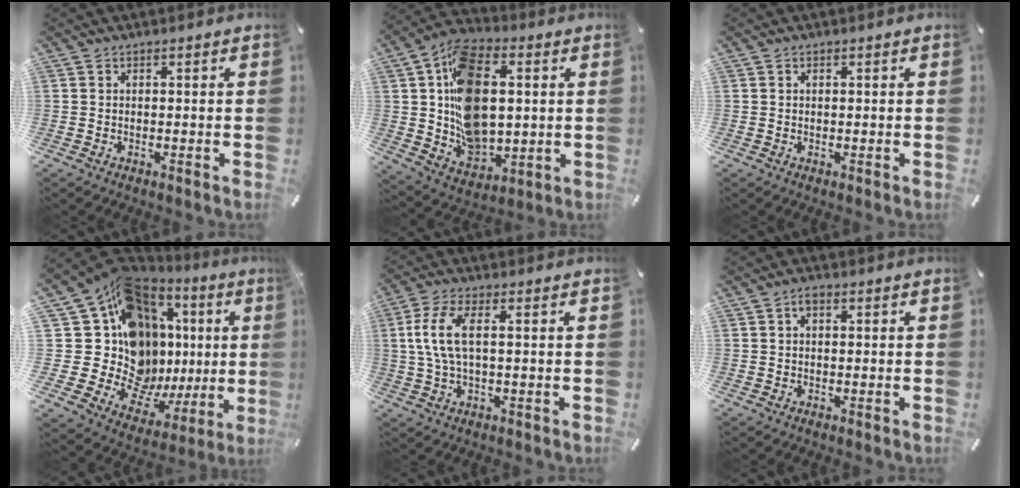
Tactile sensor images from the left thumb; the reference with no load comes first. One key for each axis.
{"total": 18.2, "fx": 3.0, "fy": 12.8, "fz": 12.6, "tx": -0.231, "ty": -0.004, "tz": 0.059}
{"total": 0.5, "fx": 0.2, "fy": 0.3, "fz": 0.3, "tx": -0.007, "ty": 0.001, "tz": 0.003}
{"total": 21.7, "fx": 4.0, "fy": 15.8, "fz": 14.3, "tx": -0.221, "ty": -0.100, "tz": 0.109}
{"total": 8.7, "fx": 1.2, "fy": 3.3, "fz": 8.0, "tx": -0.176, "ty": -0.006, "tz": 0.017}
{"total": 1.8, "fx": 0.4, "fy": 0.9, "fz": 1.5, "tx": -0.030, "ty": 0.007, "tz": 0.006}